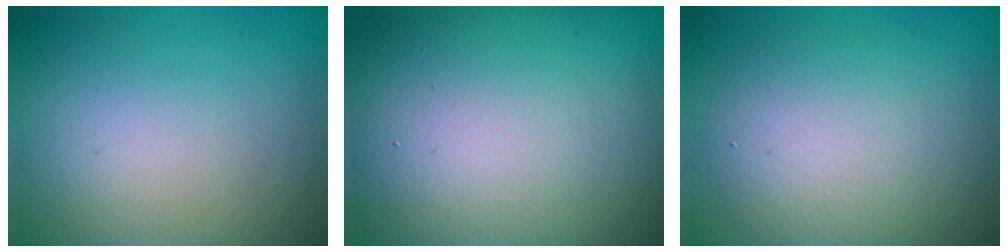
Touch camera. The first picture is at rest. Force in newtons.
{"total": 18.3, "press": 18.2, "slide": 0.8}
{"total": 5.8, "press": 5.8, "slide": 0.5}